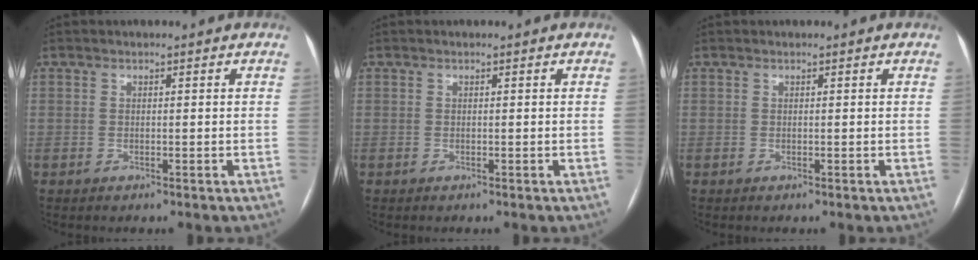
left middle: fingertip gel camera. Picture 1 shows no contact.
{"total": 0.0}
{"total": 0.0}